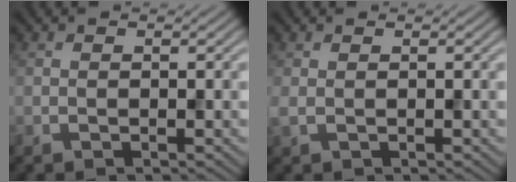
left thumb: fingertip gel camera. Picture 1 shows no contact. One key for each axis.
{"total": 0.9, "fx": 0.3, "fy": 0.3, "fz": 0.8, "tx": -0.024, "ty": 0.002, "tz": 0.006}